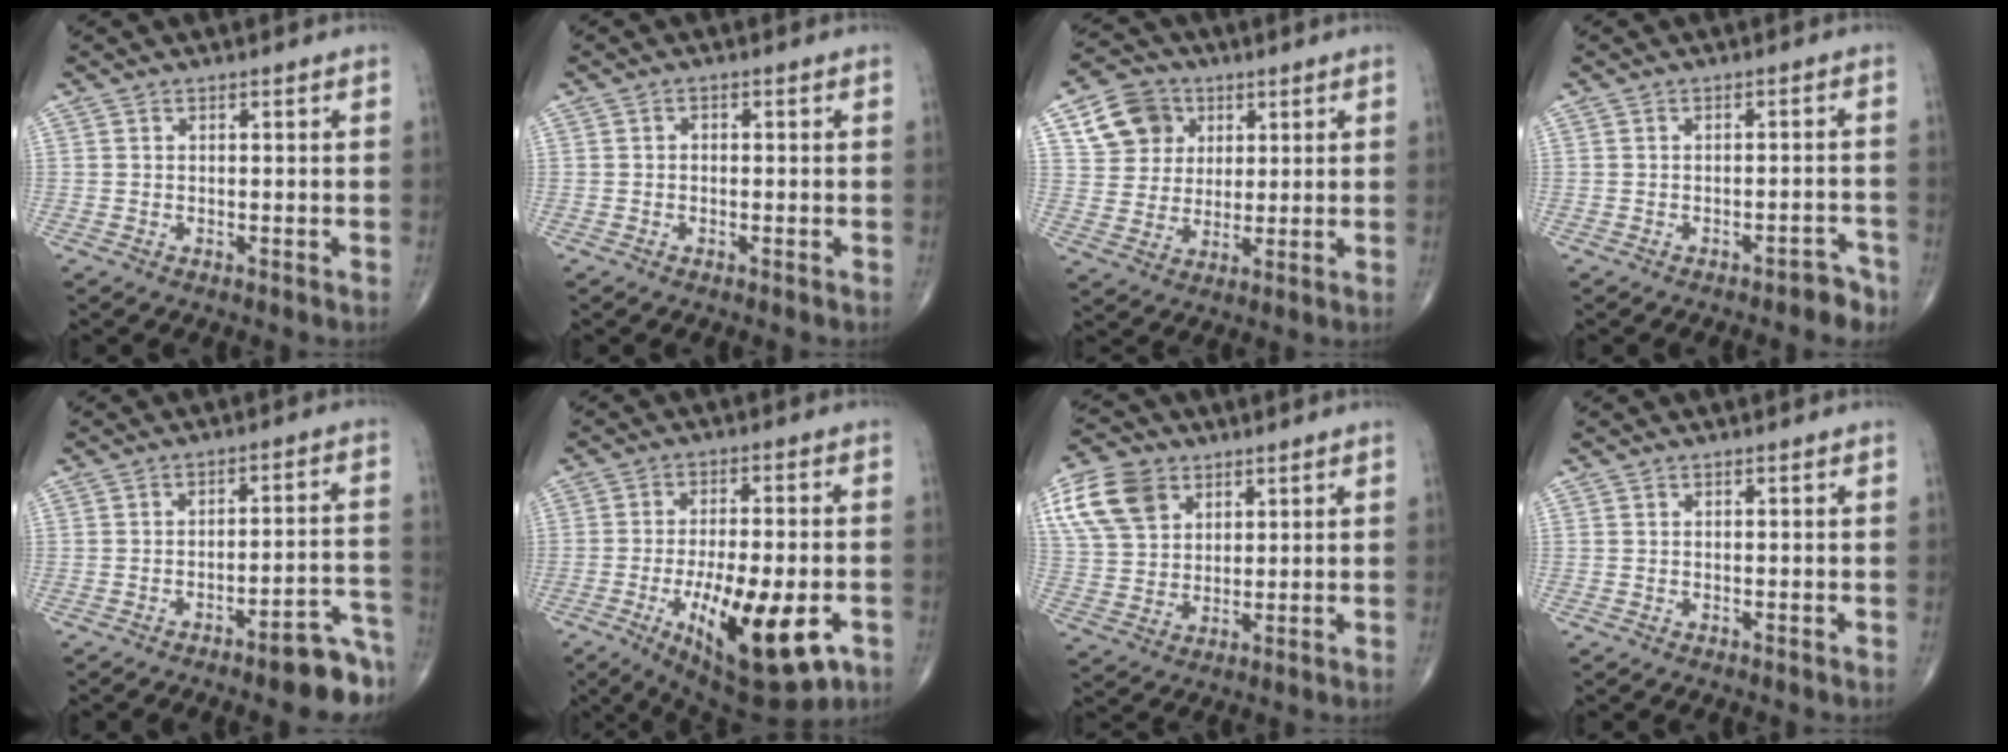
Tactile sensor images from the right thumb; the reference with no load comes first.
{"total": 0.9, "force": [-0.1, 0.7, 0.5], "torque": [-0.005, 0.004, -0.005]}
{"total": 10.3, "force": [4.0, 8.8, 3.4], "torque": [-0.034, -0.003, 0.072]}
{"total": 3.8, "force": [-3.0, 1.6, 1.9], "torque": [-0.011, 0.030, -0.035]}
{"total": 9.2, "force": [-6.3, 2.0, 6.3], "torque": [-0.061, 0.061, -0.079]}
{"total": 19.5, "force": [-6.9, 6.8, 17.0], "torque": [-0.257, -0.003, -0.091]}
{"total": 12.2, "force": [5.4, 8.7, 6.5], "torque": [-0.116, -0.007, 0.106]}
{"total": 0.0}